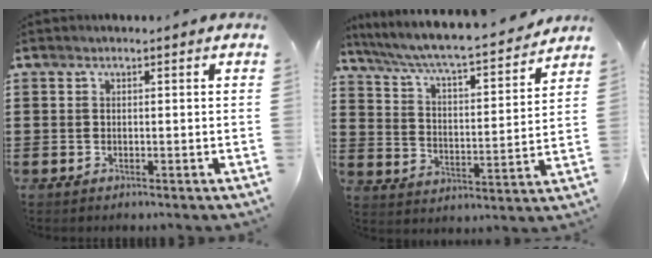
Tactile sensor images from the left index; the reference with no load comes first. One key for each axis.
{"total": 5.6, "fx": 5.1, "fy": 0.0, "fz": 2.3, "tx": -0.069, "ty": -0.042, "tz": 0.078}